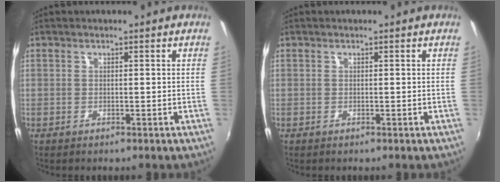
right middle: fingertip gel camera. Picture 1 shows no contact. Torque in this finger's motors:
{"motor_torque": [0.00, 0.00, 0.00, 0.00]}